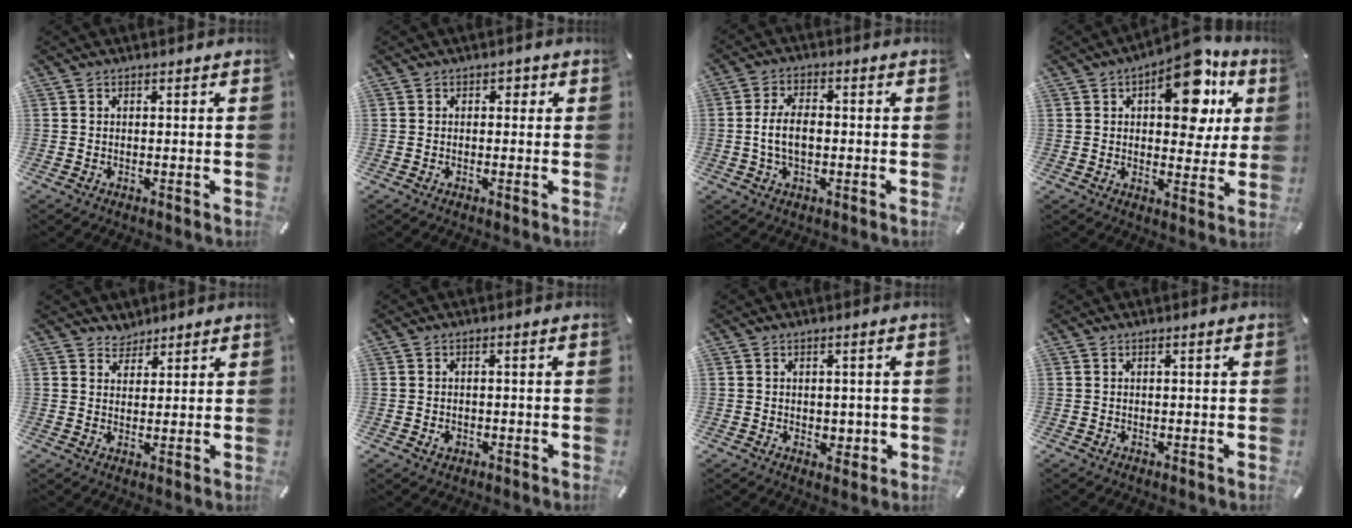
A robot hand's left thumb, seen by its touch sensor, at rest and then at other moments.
{"total": 1.2, "force": [-0.1, 1.1, 0.5], "torque": [-0.002, 0.004, -0.007]}
{"total": 6.6, "force": [-0.6, 3.7, 5.4], "torque": [-0.109, 0.007, -0.013]}
{"total": 16.6, "force": [7.3, 8.8, 12.0], "torque": [-0.151, -0.032, 0.120]}
{"total": 3.5, "force": [2.9, 1.8, -0.4], "torque": [0.006, -0.016, 0.054]}
{"total": 1.2, "force": [-0.4, 1.0, 0.5], "torque": [-0.011, 0.004, -0.008]}
{"total": 2.1, "force": [-0.1, 1.7, 1.2], "torque": [-0.015, -0.001, -0.004]}
{"total": 0.7, "force": [0.1, -0.1, 0.6], "torque": [-0.009, -0.001, 0.002]}